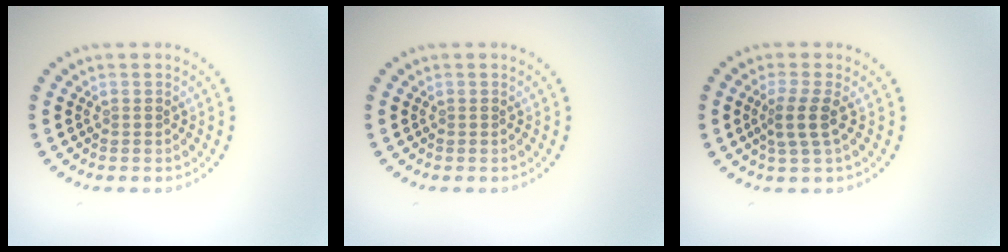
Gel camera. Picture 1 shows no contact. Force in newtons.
{"total": 0.0}
{"total": 2.3, "press": 1.8, "slide": 1.4}